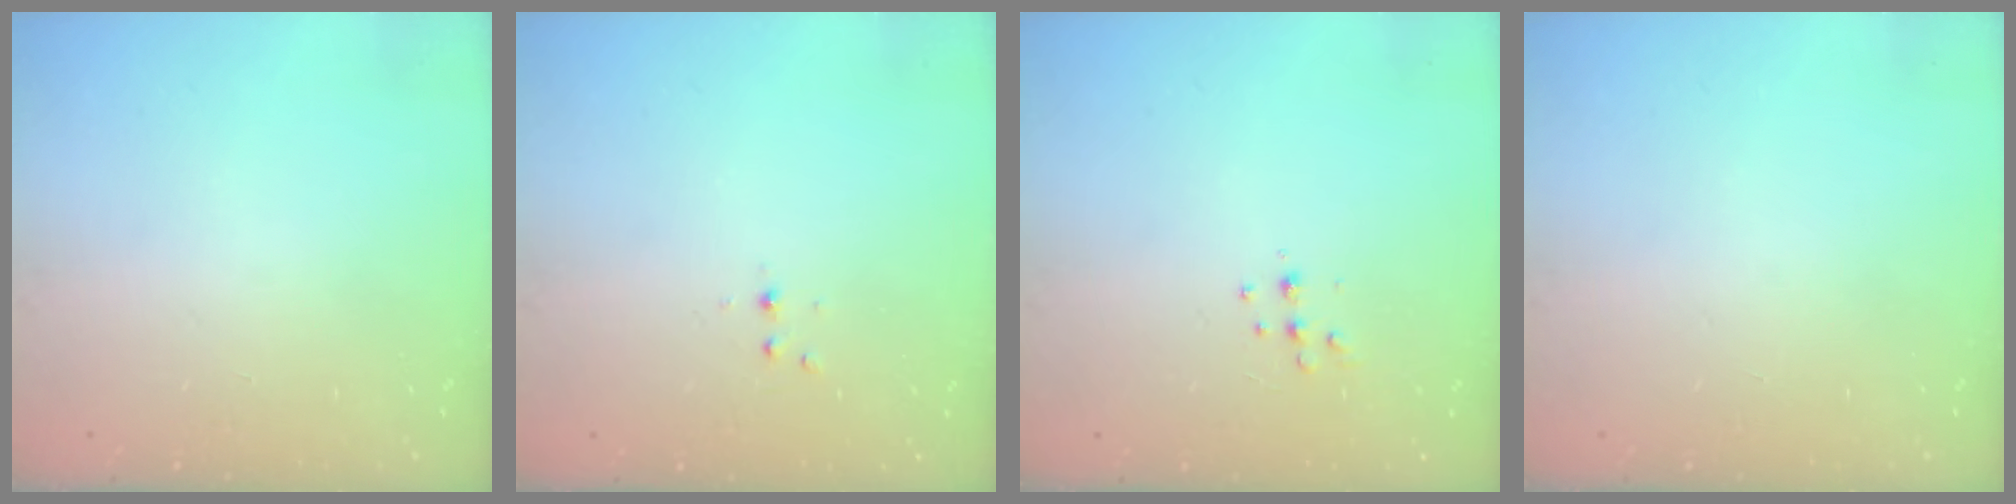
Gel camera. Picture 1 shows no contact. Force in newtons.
{"total": 2.7, "press": 2.3, "slide": 1.4}
{"total": 5.8, "press": 5.7, "slide": 0.8}
{"total": 0.0}